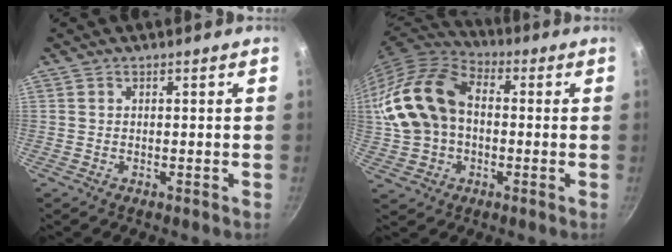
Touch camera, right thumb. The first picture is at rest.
{"total": 19.5, "force": [0.5, 14.0, 13.6], "torque": [-0.271, 0.043, 0.005]}